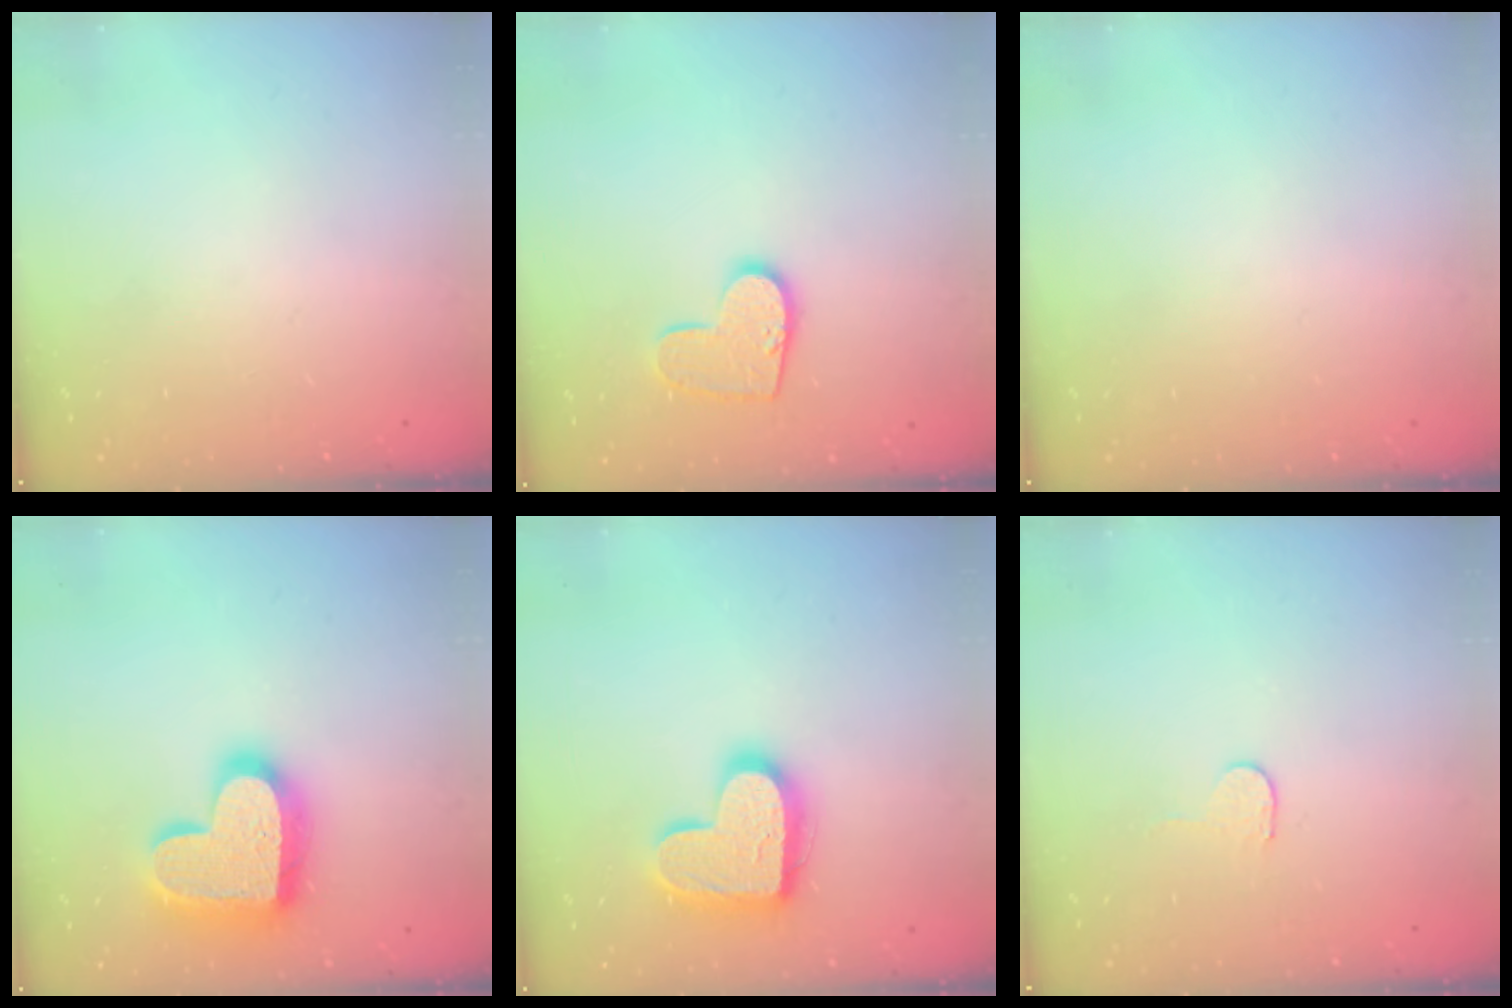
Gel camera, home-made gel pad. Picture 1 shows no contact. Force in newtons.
{"total": 10.2, "press": 10.2, "slide": 0.2}
{"total": 0.0}
{"total": 20.8, "press": 20.7, "slide": 1.5}
{"total": 17.3, "press": 17.3, "slide": 1.1}
{"total": 2.3, "press": 2.3, "slide": 0.2}